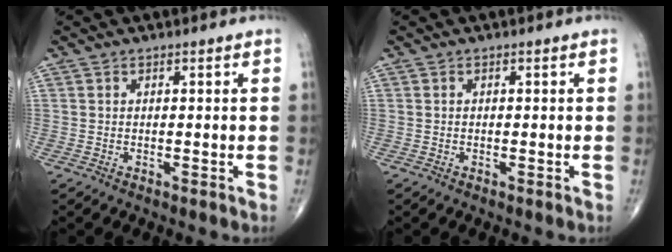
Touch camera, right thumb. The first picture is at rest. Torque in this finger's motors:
{"motor_torque": [-0.01, -0.39, -0.54, -0.09, 0.00]}